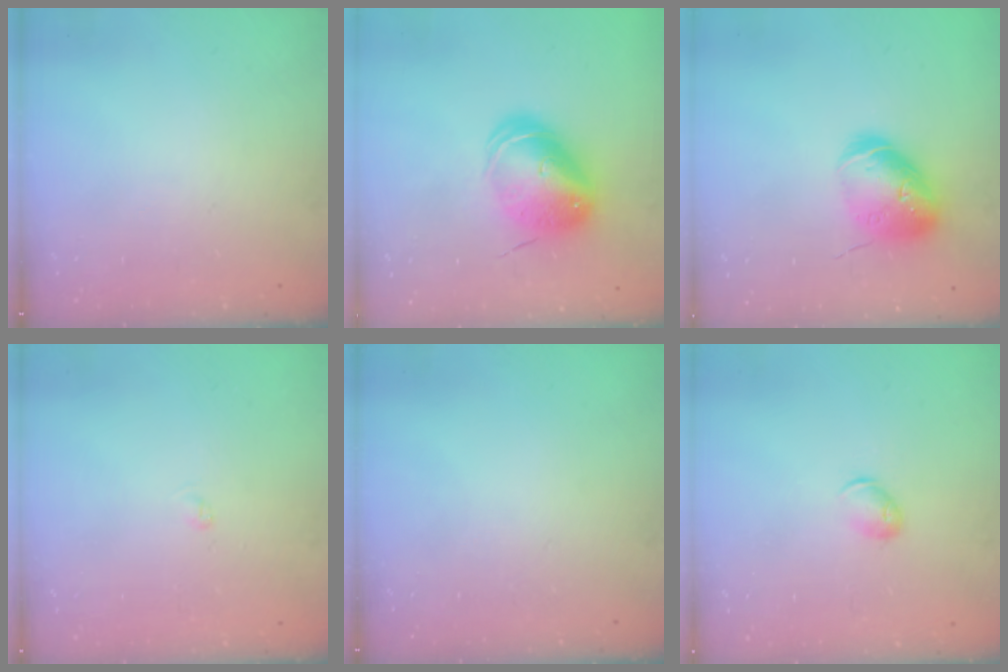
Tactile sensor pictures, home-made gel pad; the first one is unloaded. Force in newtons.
{"total": 11.2, "press": 11.1, "slide": 2.0}
{"total": 12.6, "press": 12.5, "slide": 1.3}
{"total": 2.2, "press": 2.2, "slide": 0.2}
{"total": 0.0}
{"total": 8.1, "press": 8.0, "slide": 1.0}